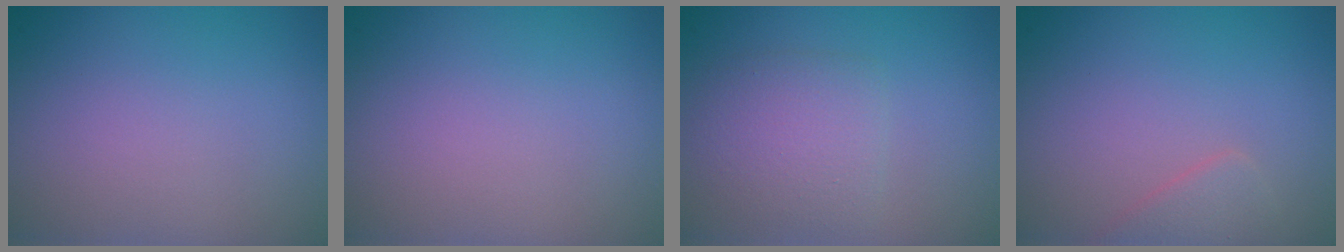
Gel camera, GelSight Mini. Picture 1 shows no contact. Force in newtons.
{"total": 0.0}
{"total": 2.9, "press": 2.9, "slide": 0.1}
{"total": 1.8, "press": 1.8, "slide": 0.1}